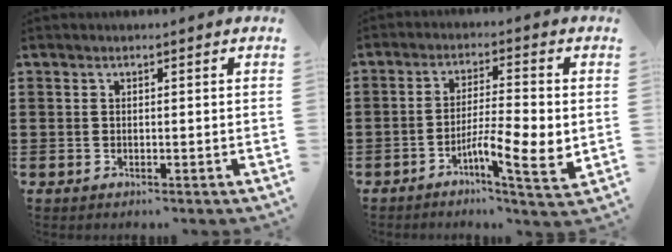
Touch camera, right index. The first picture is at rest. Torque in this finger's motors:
{"motor_torque": [1.02, -0.94, 0.31, 0.14]}